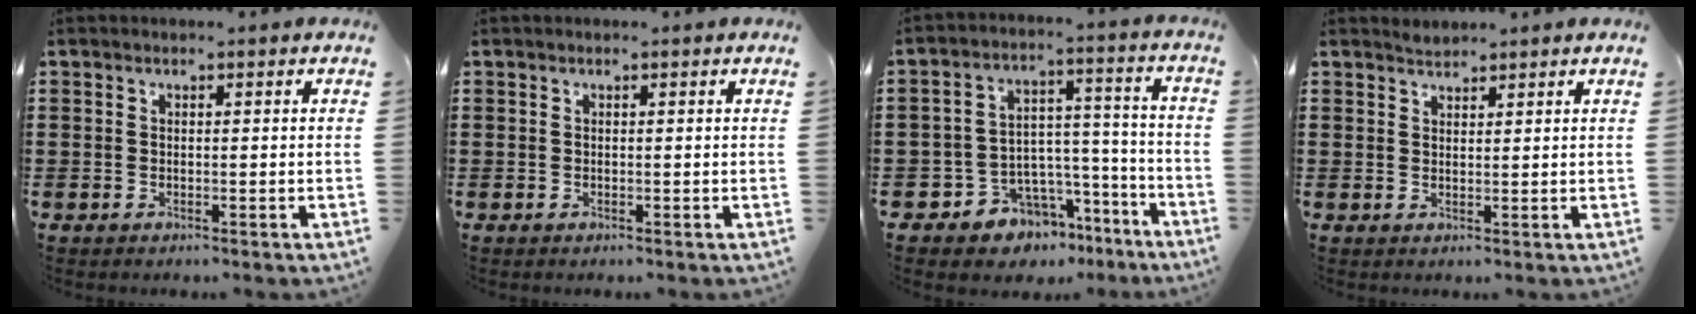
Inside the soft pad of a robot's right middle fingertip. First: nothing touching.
{"total": 0.0}
{"total": 7.0, "force": [-5.4, 4.5, 0.4], "torque": [-0.013, 0.025, -0.099]}
{"total": 1.4, "force": [1.3, 0.2, -0.2], "torque": [0.000, -0.001, 0.027]}